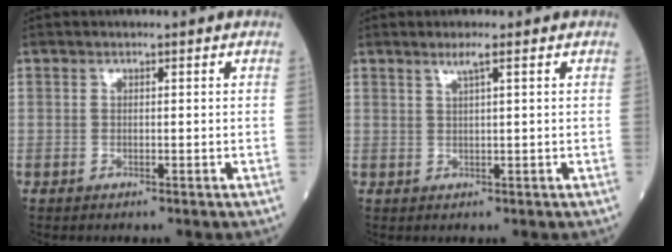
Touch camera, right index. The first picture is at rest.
{"total": 1.9, "force": [1.1, -0.3, 1.5], "torque": [-0.033, 0.000, 0.022]}